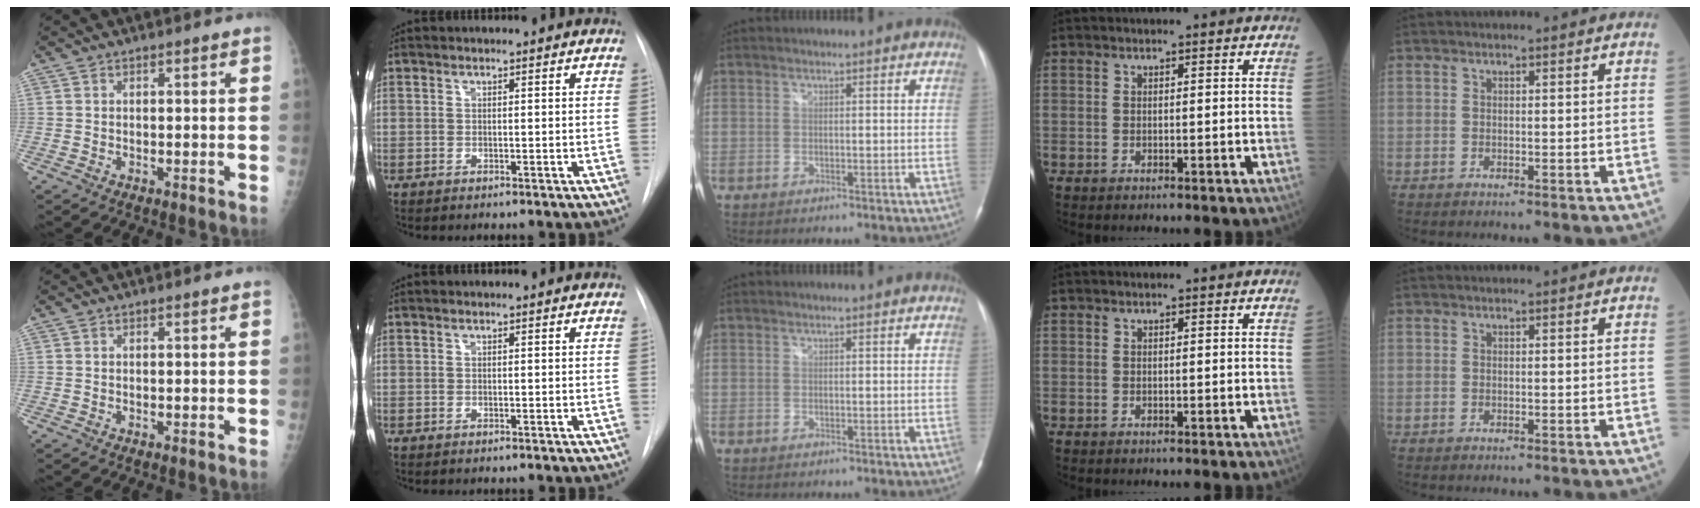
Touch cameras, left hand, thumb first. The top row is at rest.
{}